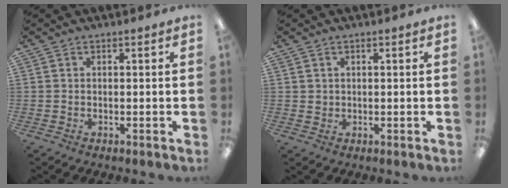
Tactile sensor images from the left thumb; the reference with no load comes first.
{"total": 1.2, "force": [0.5, 1.0, 0.2], "torque": [-0.005, 0.001, 0.010]}